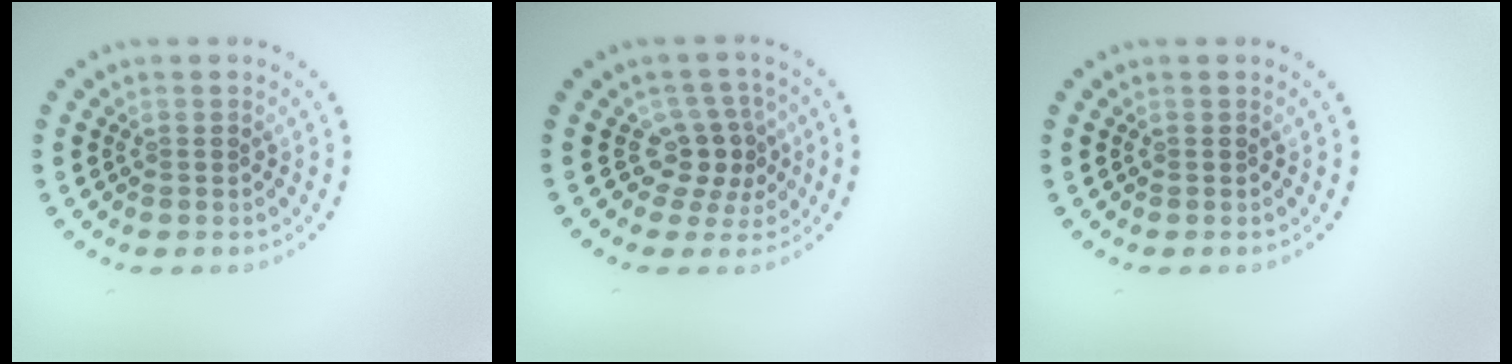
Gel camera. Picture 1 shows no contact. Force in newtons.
{"total": 3.0, "press": 2.3, "slide": 1.8}
{"total": 0.0}